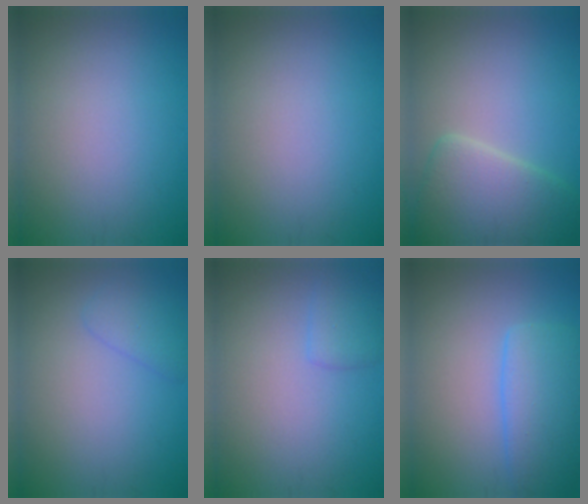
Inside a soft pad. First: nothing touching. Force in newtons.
{"total": 0.0}
{"total": 5.9, "press": 5.9, "slide": 0.5}
{"total": 1.8, "press": 1.8, "slide": 0.2}
{"total": 1.6, "press": 1.6, "slide": 0.0}
{"total": 4.9, "press": 4.9, "slide": 0.3}